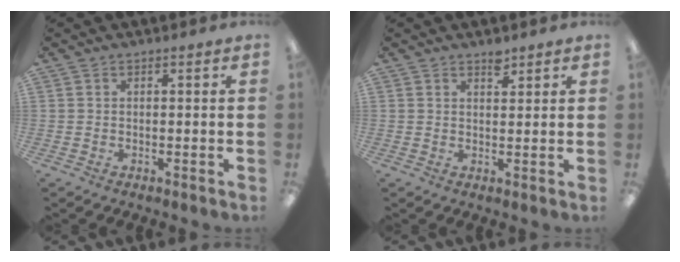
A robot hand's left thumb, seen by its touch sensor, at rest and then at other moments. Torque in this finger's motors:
{"motor_torque": [0.18, -0.04, 0.22, -0.01, 0.04]}